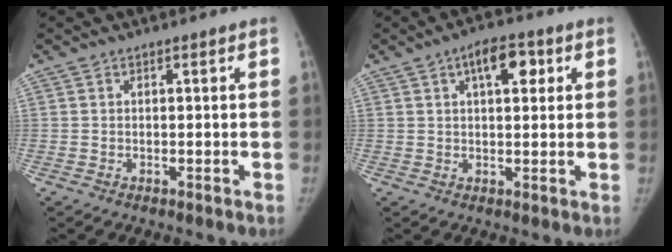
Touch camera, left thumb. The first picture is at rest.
{"total": 6.9, "force": [2.7, 3.2, 5.5], "torque": [-0.062, 0.001, 0.036]}